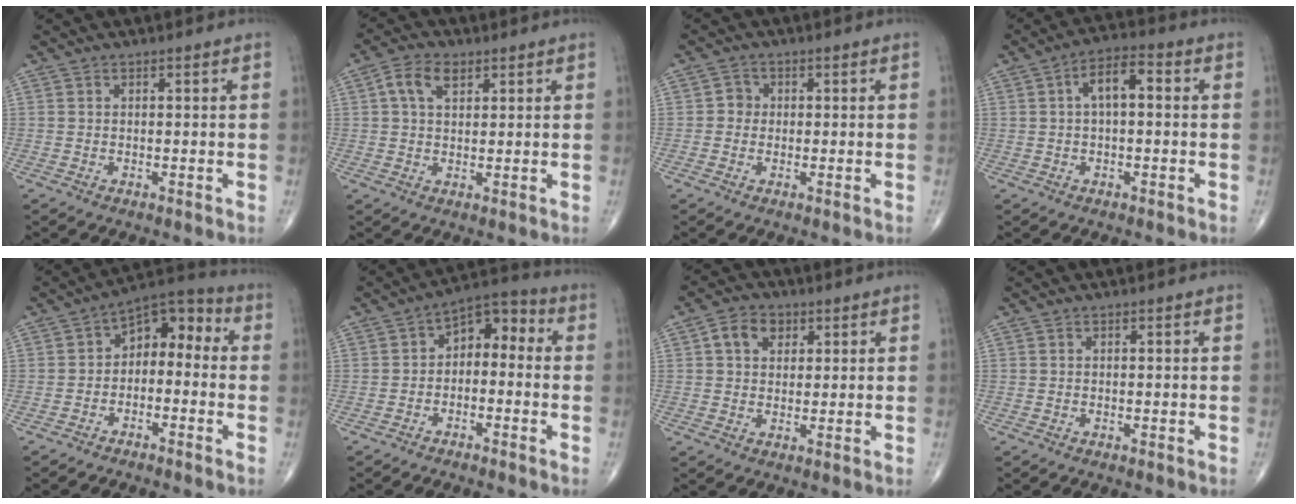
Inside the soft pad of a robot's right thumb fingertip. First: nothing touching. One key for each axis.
{"total": 5.4, "fx": 2.2, "fy": 3.3, "fz": 3.8, "tx": -0.065, "ty": 0.007, "tz": 0.037}
{"total": 2.1, "fx": -0.1, "fy": 2.0, "fz": 0.7, "tx": 0.004, "ty": 0.007, "tz": -0.008}
{"total": 6.6, "fx": 0.9, "fy": 3.0, "fz": 5.8, "tx": -0.093, "ty": 0.024, "tz": 0.008}
{"total": 8.7, "fx": -1.0, "fy": 5.7, "fz": 6.4, "tx": -0.060, "ty": 0.050, "tz": -0.035}
{"total": 7.5, "fx": -0.7, "fy": 4.9, "fz": 5.7, "tx": -0.055, "ty": 0.047, "tz": -0.029}
{"total": 5.5, "fx": 2.0, "fy": 4.2, "fz": 3.0, "tx": -0.030, "ty": 0.003, "tz": 0.029}
{"total": 0.0}